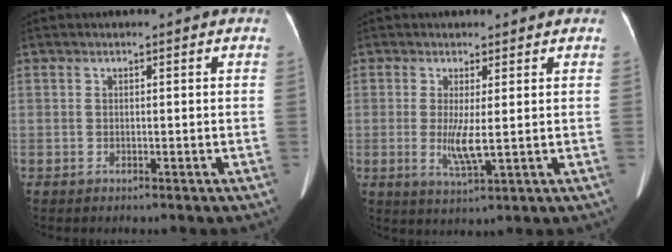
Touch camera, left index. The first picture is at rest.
{"total": 4.2, "force": [0.0, 0.5, 4.2], "torque": [-0.087, -0.012, 0.006]}